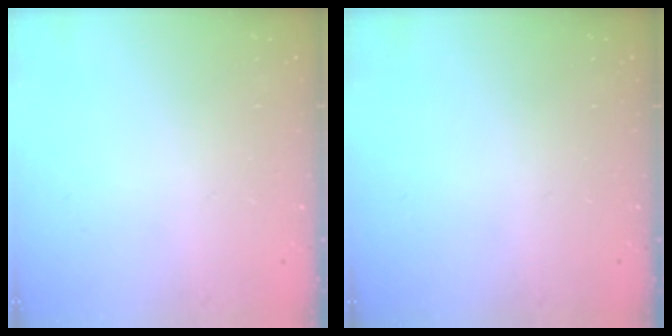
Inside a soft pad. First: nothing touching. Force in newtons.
{"total": 0.0}